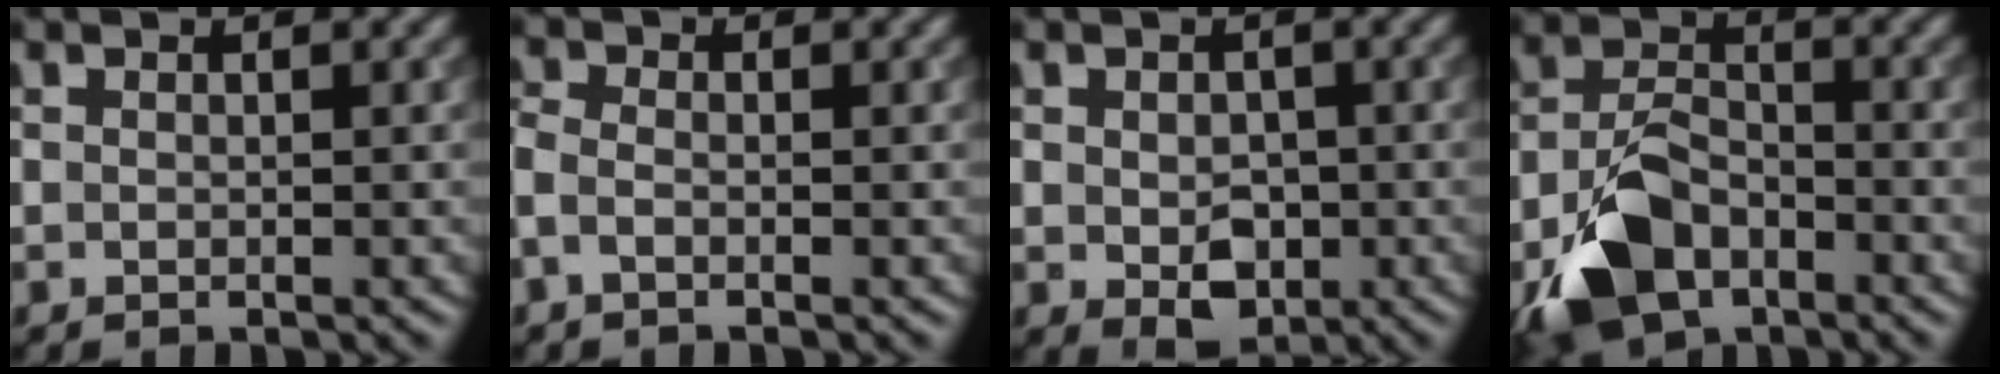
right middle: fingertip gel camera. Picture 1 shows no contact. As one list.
[{"total": 1.7, "force": [-0.8, 0.8, 1.2], "torque": [-0.030, -0.001, -0.025]}, {"total": 3.5, "force": [-0.7, 2.4, 2.4], "torque": [-0.036, -0.010, -0.008]}, {"total": 6.6, "force": [-3.7, 3.8, 4.0], "torque": [-0.081, -0.003, -0.078]}]